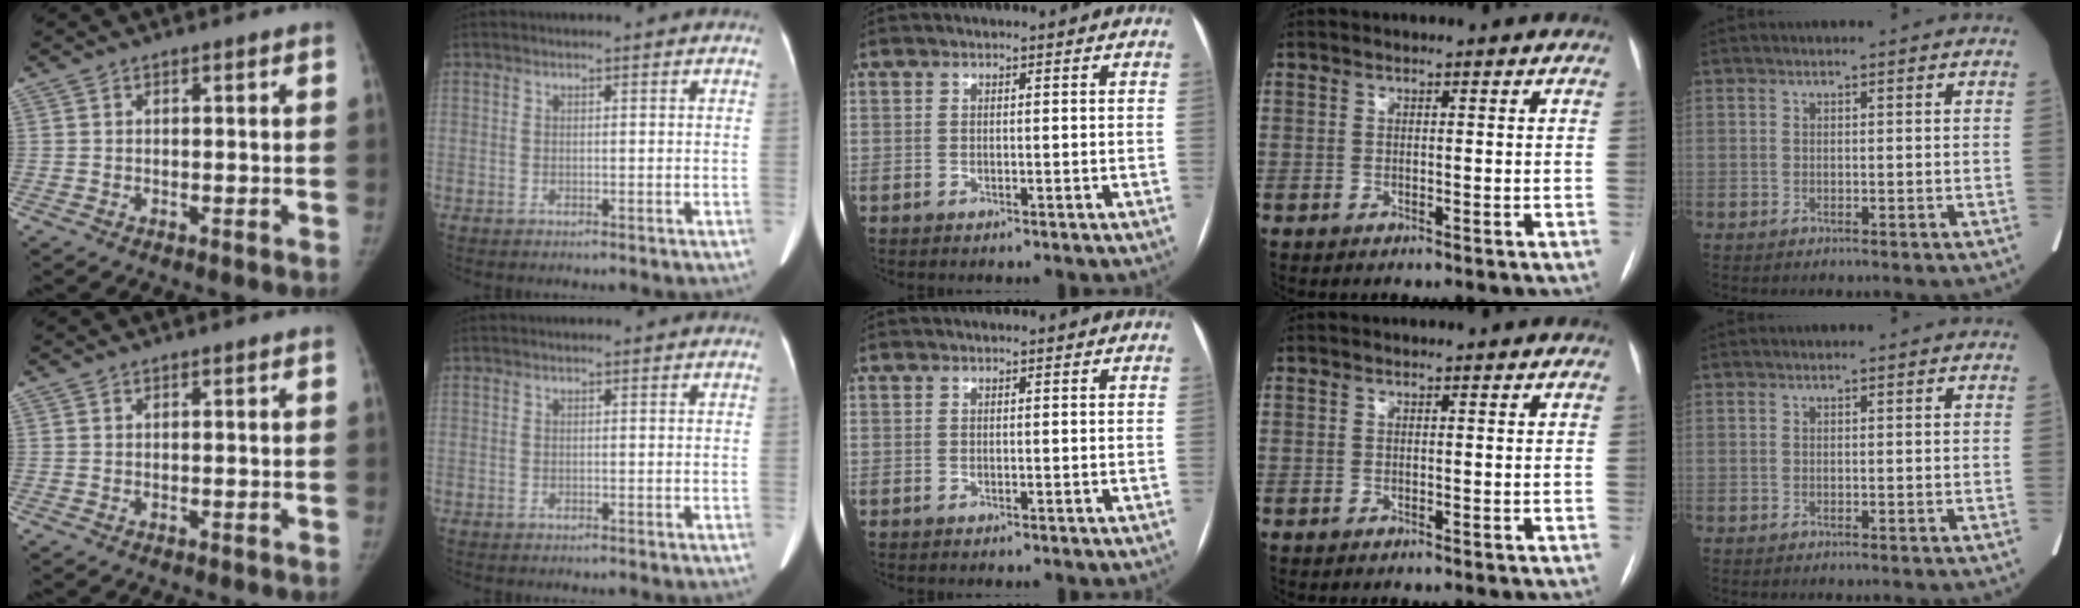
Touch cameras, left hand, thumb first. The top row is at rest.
{}